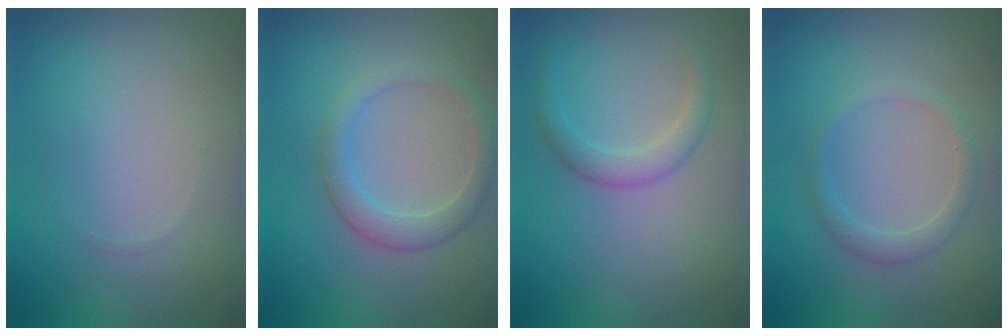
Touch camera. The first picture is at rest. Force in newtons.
{"total": 2.7, "press": 2.7, "slide": 0.1}
{"total": 1.9, "press": 1.9, "slide": 0.1}
{"total": 1.6, "press": 1.6, "slide": 0.1}